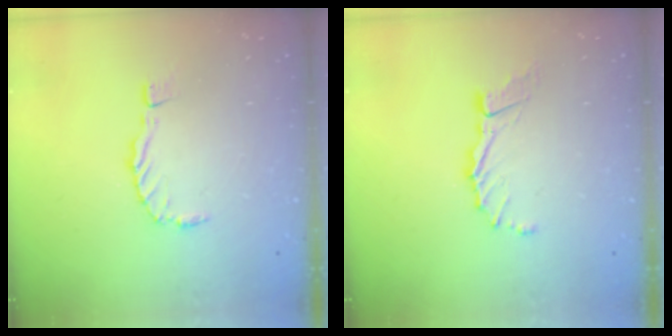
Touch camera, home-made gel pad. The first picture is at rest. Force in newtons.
{"total": 8.5, "press": 8.4, "slide": 0.9}